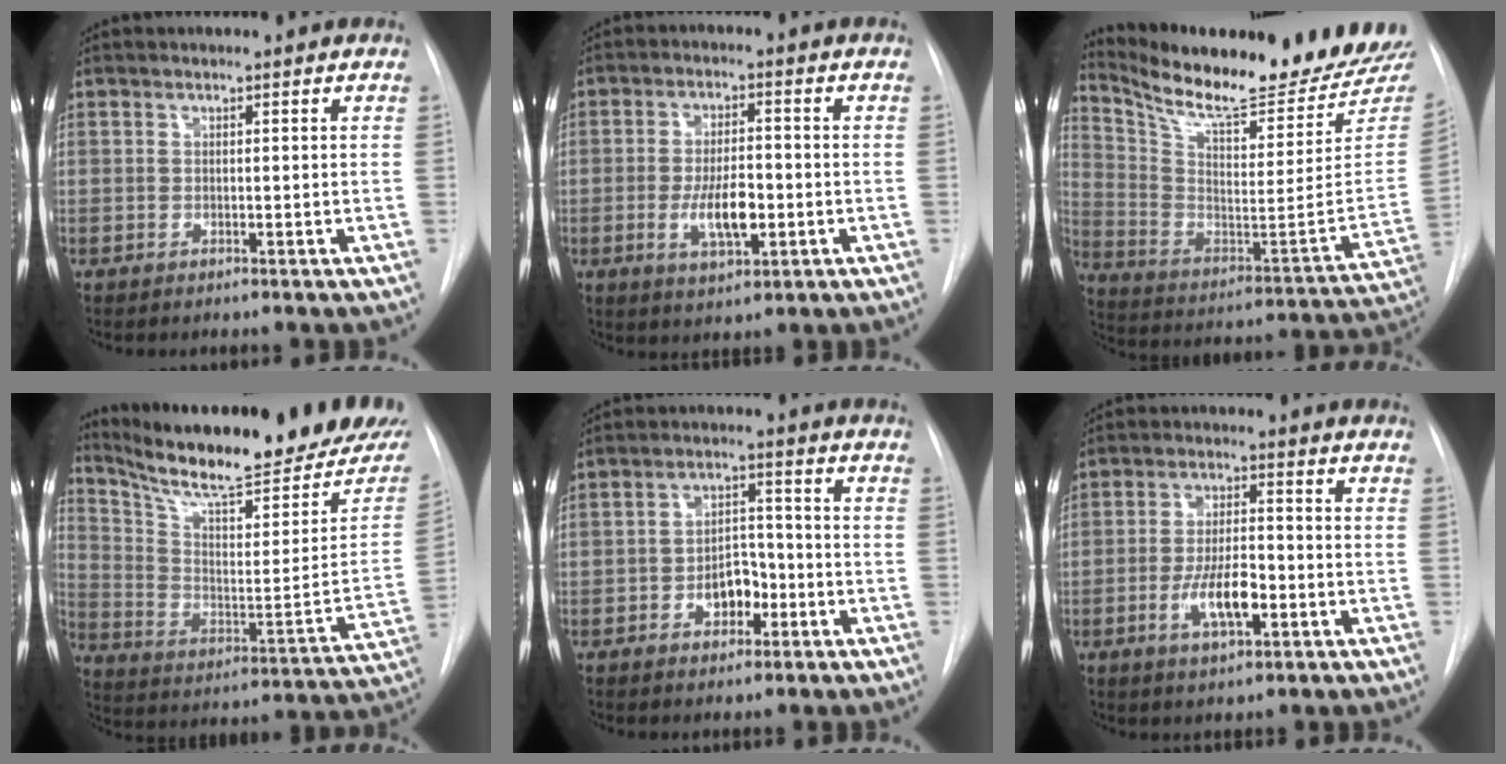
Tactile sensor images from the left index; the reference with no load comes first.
{"total": 7.2, "force": [-1.7, 2.7, 6.5], "torque": [-0.120, -0.003, -0.025]}
{"total": 25.5, "force": [23.3, 2.5, 10.0], "torque": [-0.179, -0.086, 0.335]}
{"total": 27.0, "force": [22.8, 3.1, 14.1], "torque": [-0.229, -0.061, 0.324]}
{"total": 5.7, "force": [-2.3, 3.5, 3.9], "torque": [-0.062, 0.018, -0.036]}
{"total": 7.5, "force": [-2.6, 2.5, 6.5], "torque": [-0.125, 0.001, -0.043]}